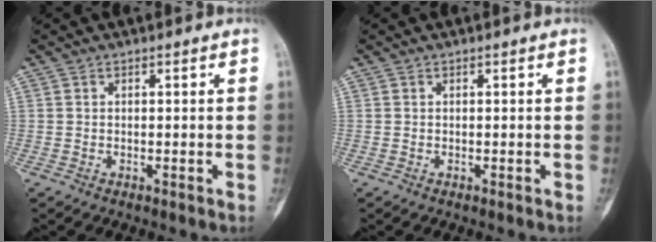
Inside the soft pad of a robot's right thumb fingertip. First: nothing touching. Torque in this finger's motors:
{"motor_torque": [0.01, 0.00, 0.00, 0.00, 0.00]}